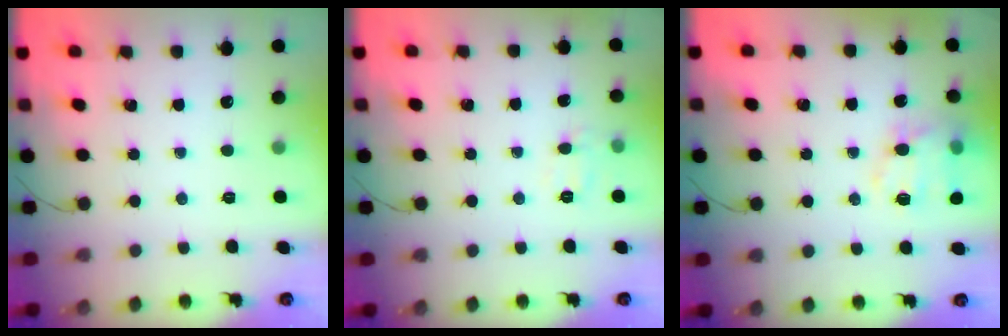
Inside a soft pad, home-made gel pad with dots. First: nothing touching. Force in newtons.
{"total": 6.3, "press": 6.1, "slide": 1.5}
{"total": 15.1, "press": 14.9, "slide": 2.7}